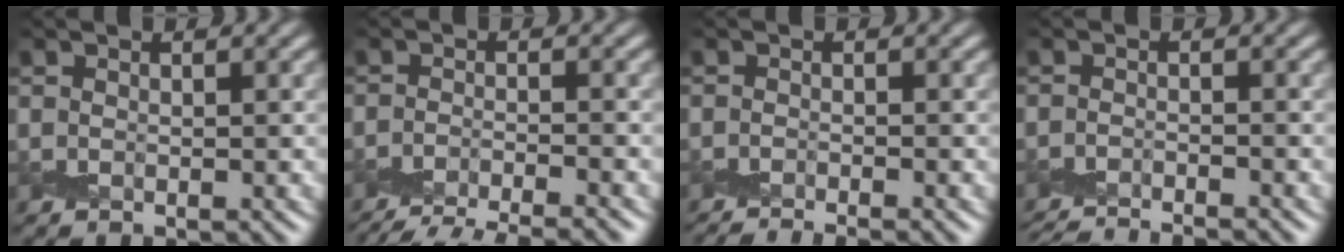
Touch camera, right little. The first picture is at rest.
{"total": 8.0, "force": [-7.5, 1.4, 2.7], "torque": [-0.034, -0.023, -0.101]}
{"total": 2.5, "force": [-2.2, -0.3, 1.2], "torque": [-0.022, -0.010, -0.048]}
{"total": 5.1, "force": [-5.0, -0.1, 1.1], "torque": [-0.020, -0.021, -0.083]}